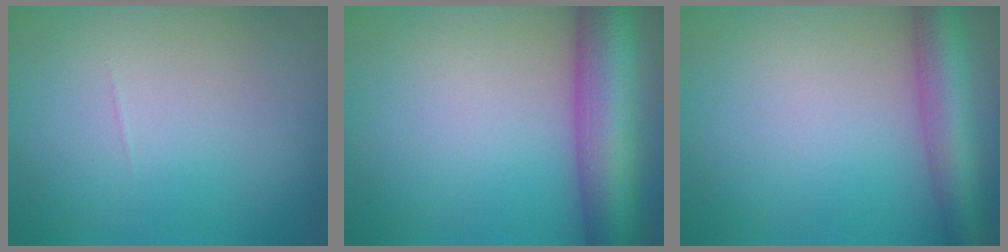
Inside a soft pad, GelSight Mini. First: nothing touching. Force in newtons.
{"total": 7.9, "press": 7.9, "slide": 0.2}
{"total": 4.9, "press": 4.9, "slide": 0.2}